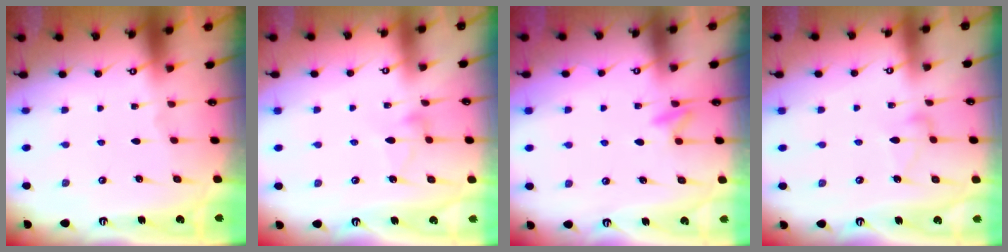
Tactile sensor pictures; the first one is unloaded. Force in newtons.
{"total": 4.5, "press": 4.5, "slide": 0.3}
{"total": 7.2, "press": 7.2, "slide": 0.7}
{"total": 4.3, "press": 4.3, "slide": 0.2}